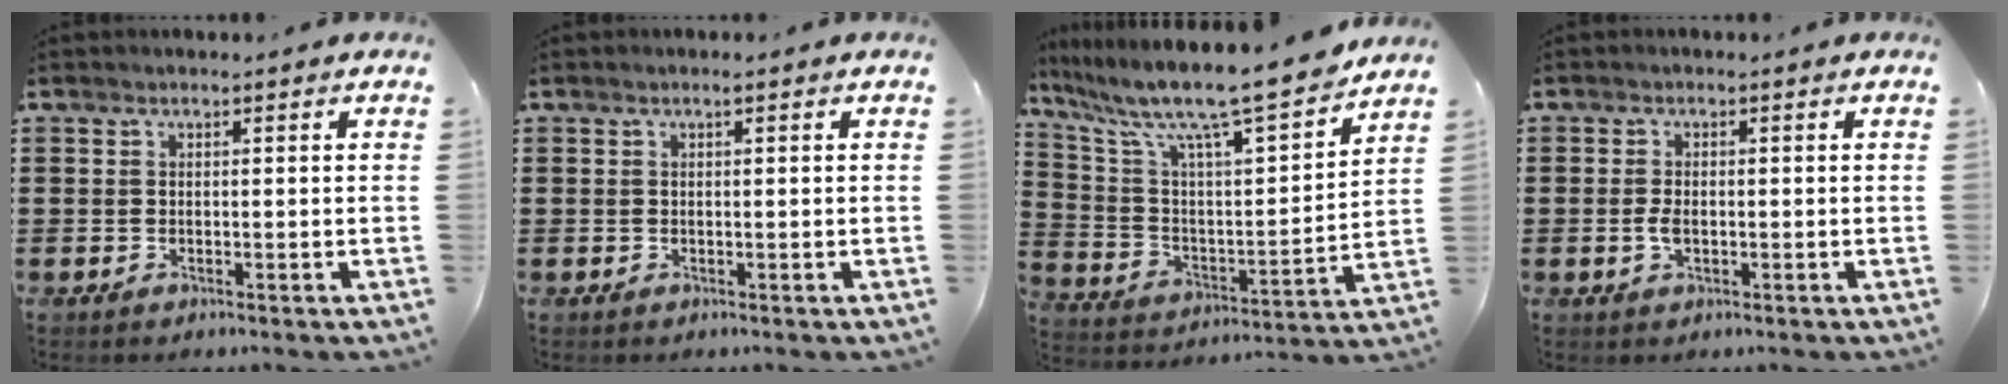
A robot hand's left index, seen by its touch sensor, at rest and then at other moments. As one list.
[{"total": 0.6, "force": [0.2, 0.0, 0.5], "torque": [-0.010, -0.001, 0.005]}, {"total": 11.2, "force": [9.6, 0.5, 5.8], "torque": [-0.146, -0.077, 0.153]}, {"total": 2.2, "force": [-0.3, 1.1, 1.9], "torque": [-0.043, -0.001, -0.007]}]